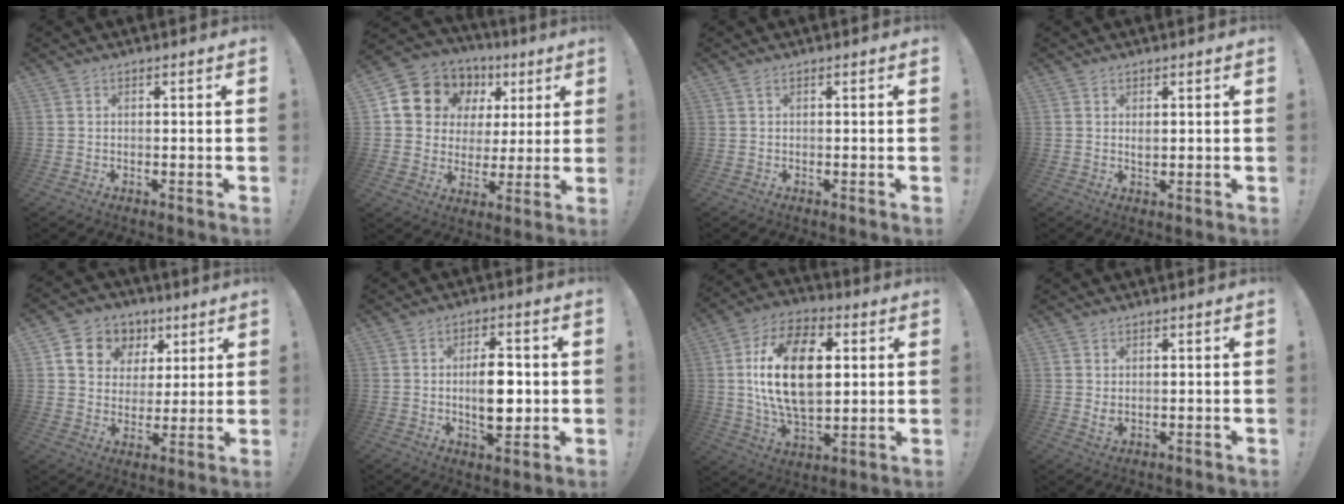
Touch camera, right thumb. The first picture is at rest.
{"total": 11.6, "force": [5.4, 9.7, 3.3], "torque": [-0.053, -0.036, 0.116]}
{"total": 0.7, "force": [0.2, 0.1, 0.6], "torque": [-0.018, 0.003, 0.004]}
{"total": 1.3, "force": [0.5, 0.9, 0.8], "torque": [-0.009, -0.001, 0.007]}
{"total": 11.3, "force": [5.0, 9.4, 3.9], "torque": [-0.056, -0.025, 0.099]}
{"total": 10.2, "force": [-0.4, 5.4, 8.7], "torque": [-0.145, 0.001, -0.010]}
{"total": 22.3, "force": [3.2, 12.7, 18.0], "torque": [-0.331, 0.003, 0.052]}
{"total": 2.1, "force": [0.8, 1.2, 1.6], "torque": [-0.015, -0.005, 0.012]}